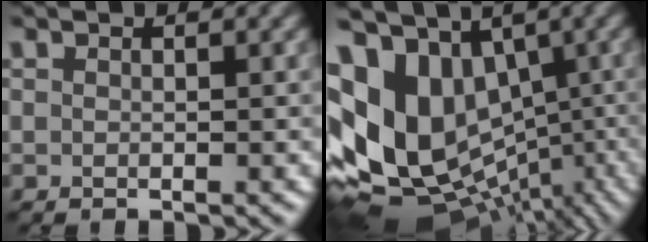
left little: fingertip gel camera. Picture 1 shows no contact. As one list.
[{"total": 14.9, "force": [1.2, 10.7, 10.2], "torque": [-0.201, -0.001, 0.053]}]